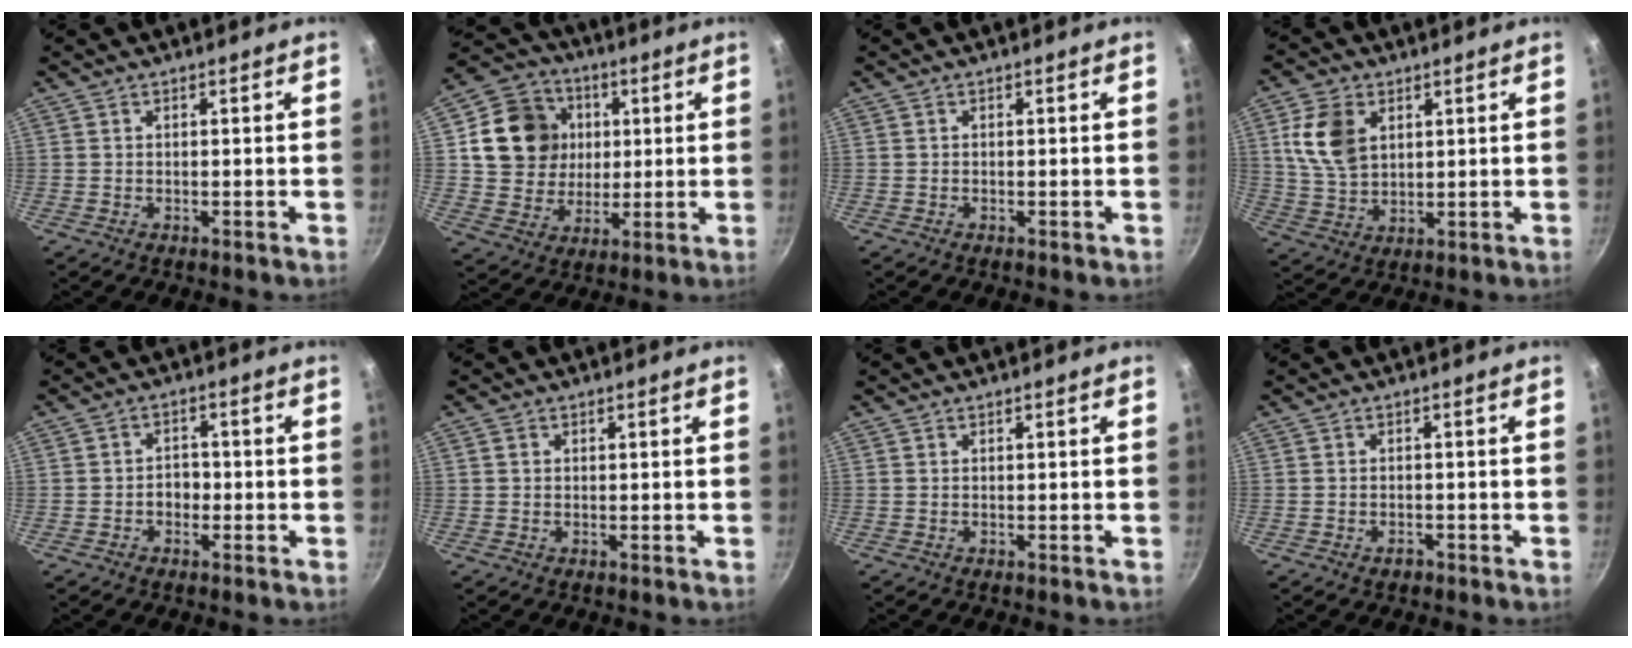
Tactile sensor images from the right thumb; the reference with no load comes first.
{"total": 15.5, "force": [3.1, 13.6, 6.8], "torque": [-0.095, 0.007, 0.052]}
{"total": 0.0}
{"total": 10.1, "force": [3.3, 6.8, 6.6], "torque": [-0.115, -0.015, 0.068]}
{"total": 3.1, "force": [-1.0, 2.4, 1.7], "torque": [-0.003, 0.015, -0.017]}
{"total": 0.9, "force": [0.2, 0.8, 0.4], "torque": [-0.005, 0.003, 0.002]}
{"total": 0.0}
{"total": 1.5, "force": [-1.0, 1.0, 0.6], "torque": [-0.008, 0.011, -0.013]}